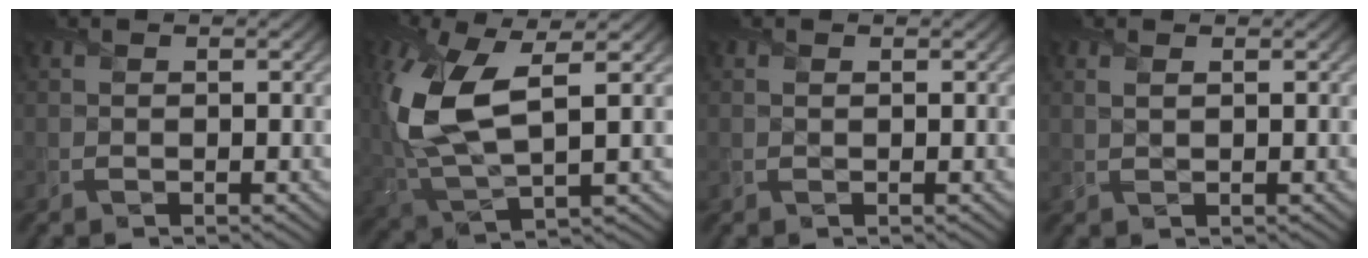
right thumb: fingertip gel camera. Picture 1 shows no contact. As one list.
[{"total": 12.9, "force": [2.2, 5.7, 11.3], "torque": [-0.290, -0.002, 0.046]}, {"total": 0.0}, {"total": 0.7, "force": [0.6, 0.1, 0.4], "torque": [-0.011, -0.002, 0.012]}]